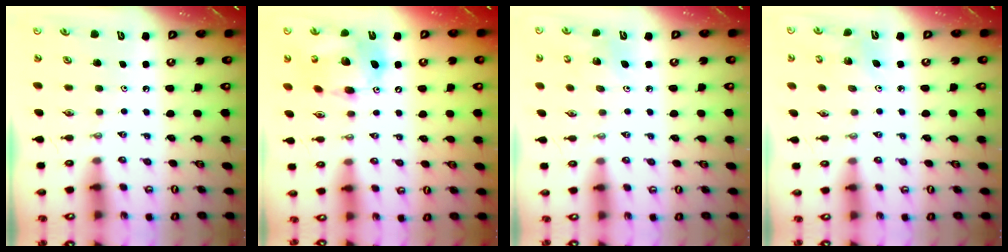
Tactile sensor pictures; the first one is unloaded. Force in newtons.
{"total": 15.8, "press": 15.5, "slide": 3.0}
{"total": 5.4, "press": 5.0, "slide": 2.1}
{"total": 3.4, "press": 3.4, "slide": 0.4}